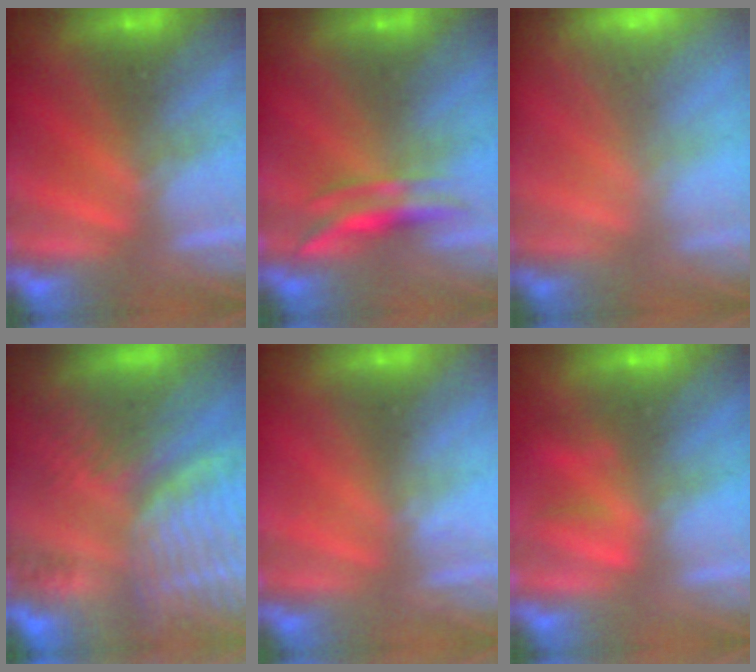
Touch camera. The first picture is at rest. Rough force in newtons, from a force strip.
{"total": 3.9}
{"total": 7.0}
{"total": 9.1}
{"total": 2.2}
{"total": 2.1}